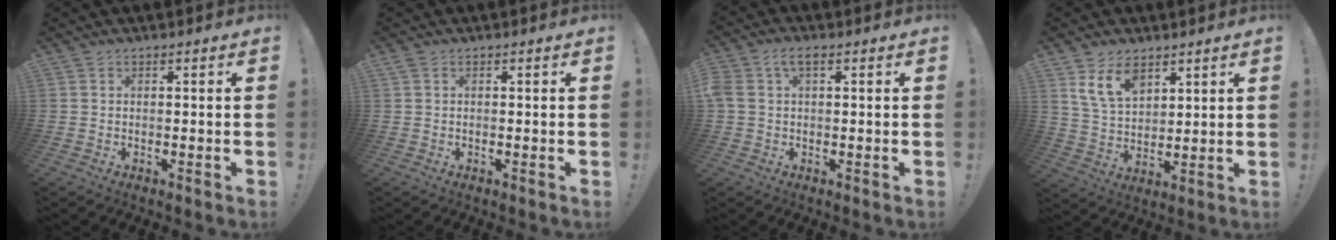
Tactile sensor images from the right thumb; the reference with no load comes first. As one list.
[{"total": 0.6, "force": [0.4, 0.4, 0.2], "torque": [-0.007, 0.003, 0.007]}, {"total": 4.2, "force": [1.3, 2.3, 3.3], "torque": [-0.074, 0.004, 0.025]}, {"total": 10.5, "force": [6.6, 6.2, 5.4], "torque": [-0.105, -0.025, 0.130]}]